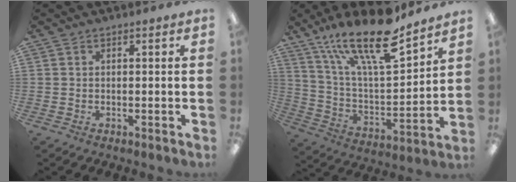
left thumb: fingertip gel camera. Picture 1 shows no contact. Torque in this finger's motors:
{"motor_torque": [0.74, -0.08, 1.44, -1.33, 0.41]}